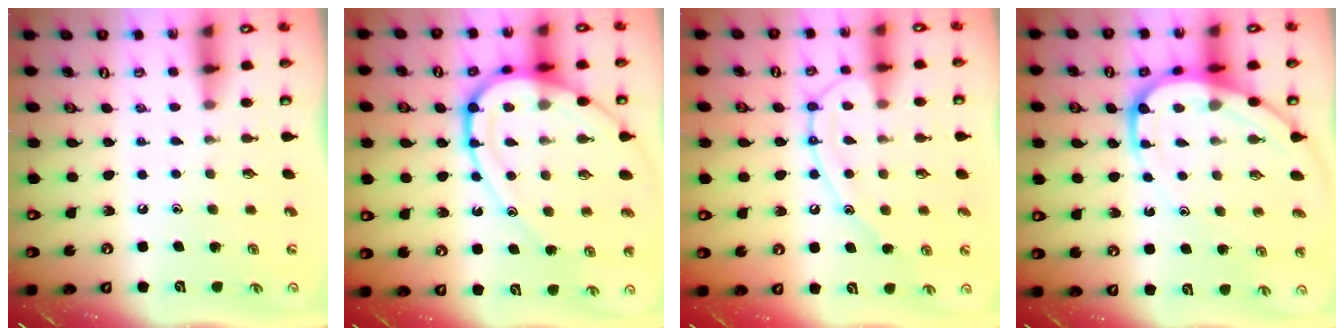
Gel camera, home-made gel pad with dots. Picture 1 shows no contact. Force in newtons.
{"total": 17.2, "press": 17.1, "slide": 1.6}
{"total": 13.7, "press": 13.6, "slide": 1.3}
{"total": 11.8, "press": 11.7, "slide": 1.0}